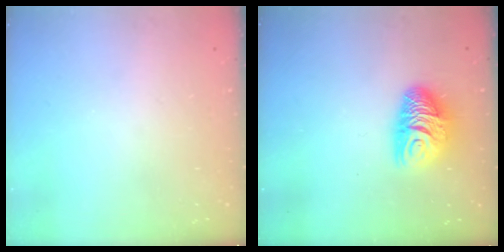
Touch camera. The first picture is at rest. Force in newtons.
{"total": 9.9, "press": 9.9, "slide": 0.3}